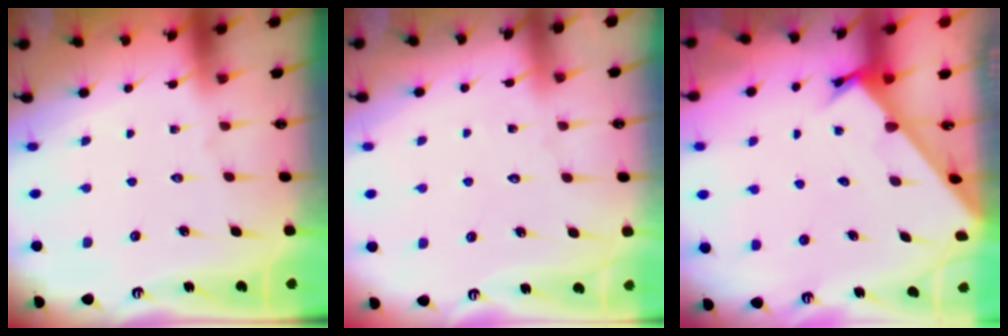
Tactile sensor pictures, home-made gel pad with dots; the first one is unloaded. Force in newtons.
{"total": 5.2, "press": 5.1, "slide": 0.5}
{"total": 2.1, "press": 2.1, "slide": 0.1}